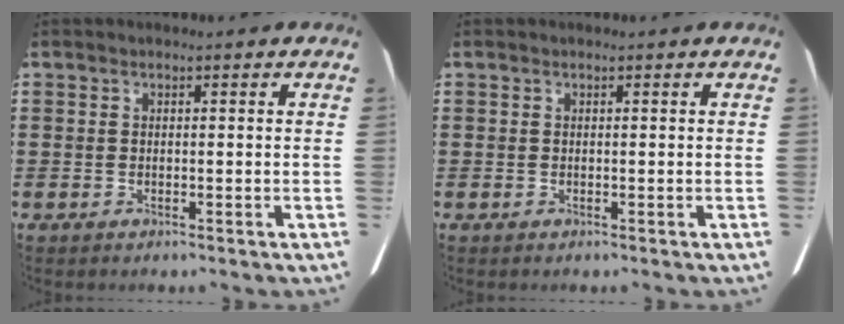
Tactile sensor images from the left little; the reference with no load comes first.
{"total": 0.0}